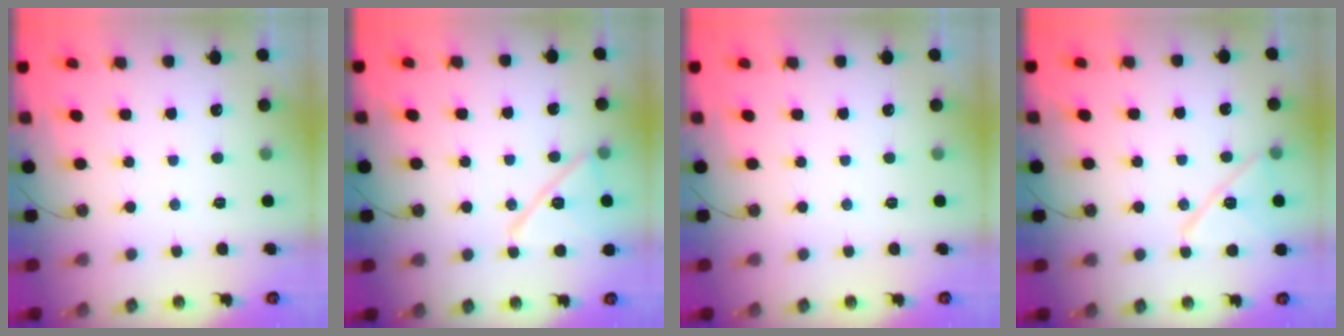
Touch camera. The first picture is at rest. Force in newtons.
{"total": 13.9, "press": 13.9, "slide": 0.3}
{"total": 0.0}
{"total": 13.2, "press": 13.2, "slide": 0.6}